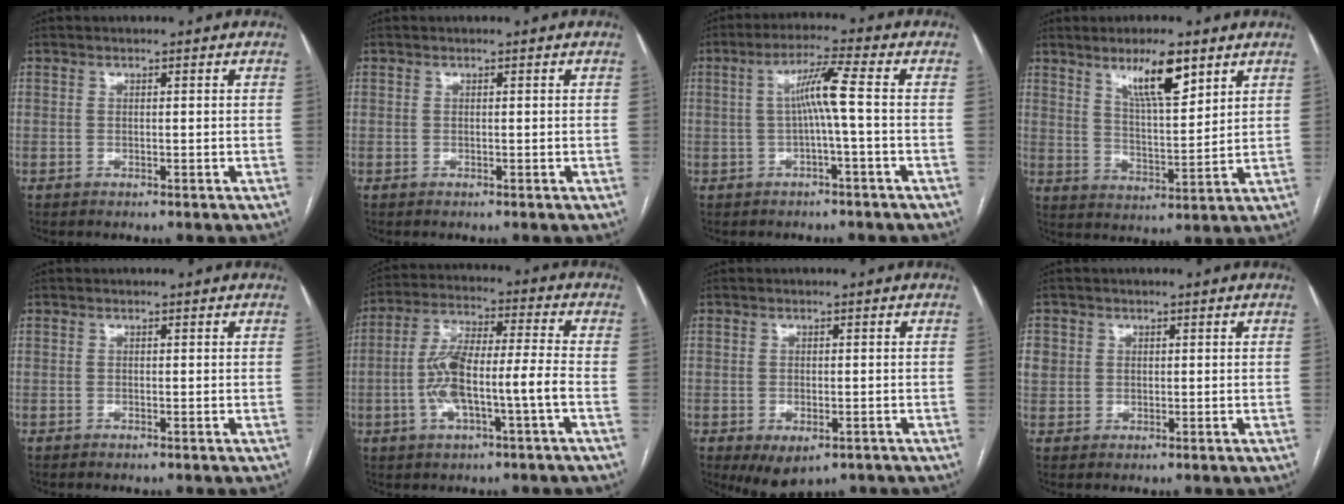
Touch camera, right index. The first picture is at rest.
{"total": 0.0}
{"total": 5.7, "force": [-0.2, -0.7, 5.7], "torque": [-0.102, 0.020, 0.001]}
{"total": 9.1, "force": [5.7, 1.7, 6.9], "torque": [-0.124, -0.004, 0.101]}
{"total": 0.0}
{"total": 10.9, "force": [-3.0, 1.5, 10.4], "torque": [-0.208, 0.021, -0.053]}
{"total": 5.2, "force": [-2.8, 2.8, 3.3], "torque": [-0.049, -0.006, -0.033]}
{"total": 4.3, "force": [1.0, 4.0, 1.2], "torque": [-0.037, 0.015, 0.026]}